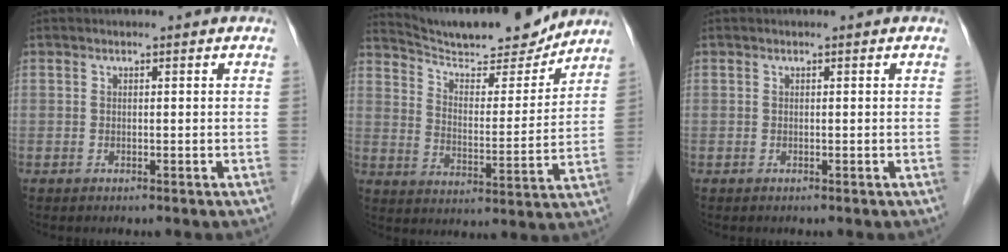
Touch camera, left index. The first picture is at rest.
{"total": 16.8, "force": [15.7, 2.5, 5.5], "torque": [-0.091, -0.011, 0.240]}
{"total": 0.0}